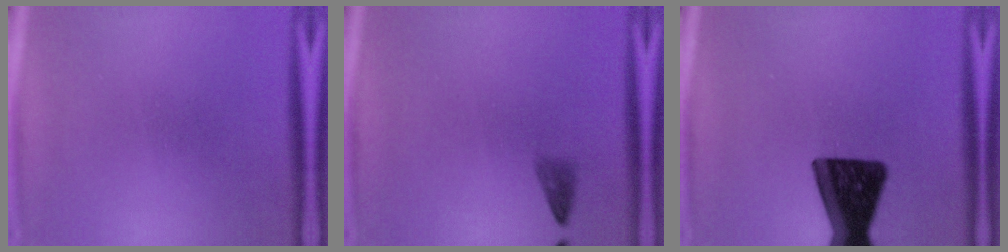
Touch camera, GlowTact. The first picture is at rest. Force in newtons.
{"total": 1.2}
{"total": 14.9}